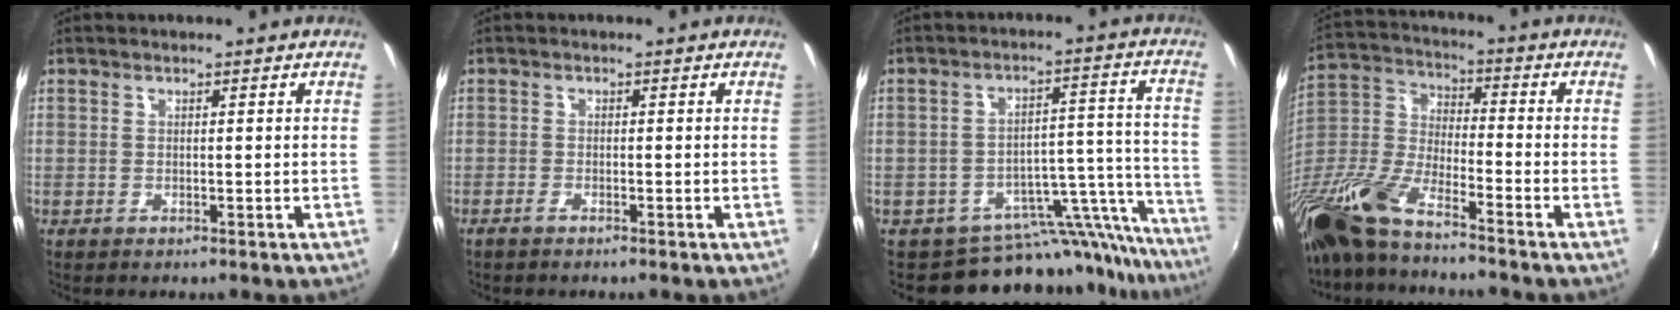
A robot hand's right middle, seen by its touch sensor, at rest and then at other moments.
{"total": 1.1, "force": [-0.9, 0.1, 0.5], "torque": [-0.016, -0.002, -0.021]}
{"total": 16.9, "force": [-15.9, 5.1, 2.3], "torque": [-0.010, 0.049, -0.221]}
{"total": 15.6, "force": [-11.8, 3.2, 9.7], "torque": [-0.216, -0.020, -0.245]}